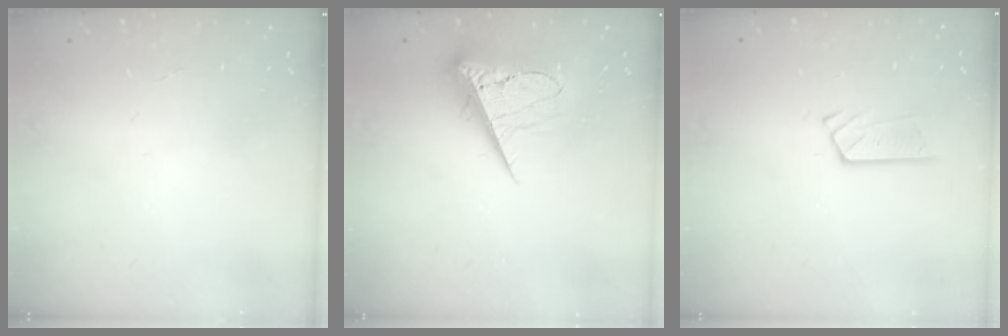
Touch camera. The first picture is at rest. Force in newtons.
{"total": 9.7, "press": 9.6, "slide": 1.0}
{"total": 5.2, "press": 5.2, "slide": 0.3}